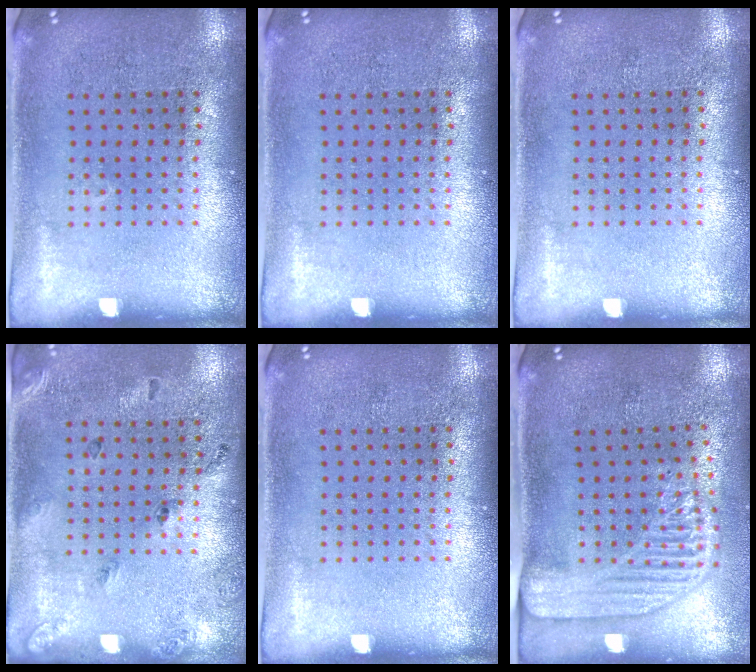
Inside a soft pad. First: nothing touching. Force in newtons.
{"total": 0.0}
{"total": 0.0}
{"total": 1.8, "press": 1.1, "slide": 1.5}
{"total": 0.0}
{"total": 2.2, "press": 1.7, "slide": 1.3}